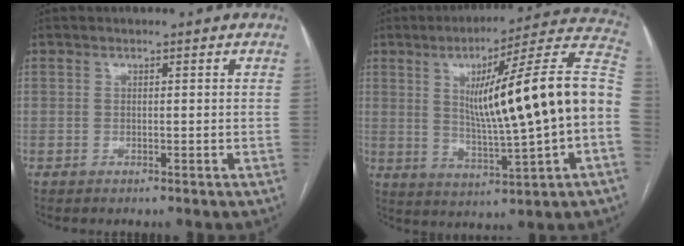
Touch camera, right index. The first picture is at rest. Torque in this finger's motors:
{"motor_torque": [1.60, -0.54, 0.70, 0.21]}